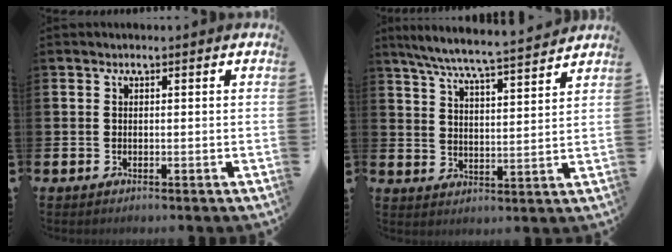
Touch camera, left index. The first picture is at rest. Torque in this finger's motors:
{"motor_torque": [0.81, -0.97, 0.47, 0.19]}